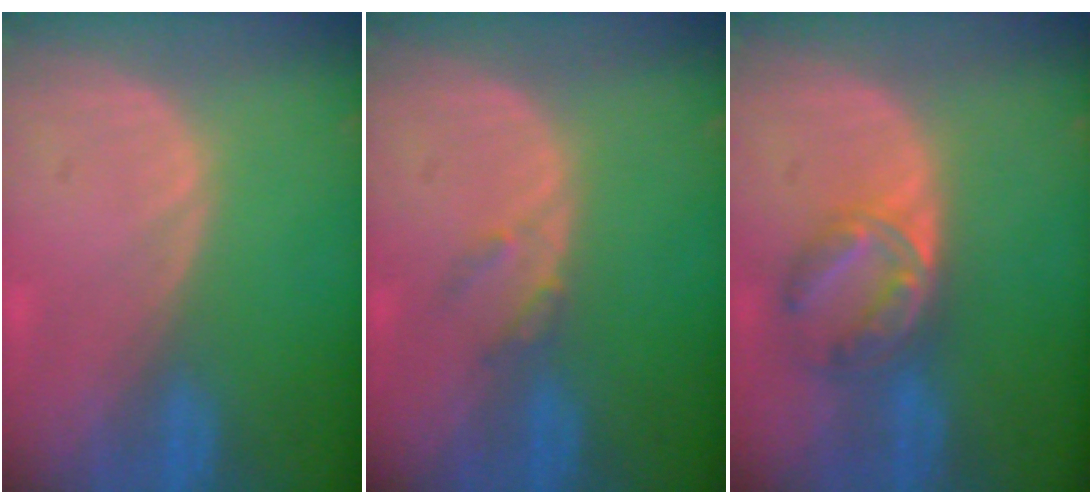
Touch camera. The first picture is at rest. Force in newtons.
{"total": 1.9, "press": 1.9, "slide": 0.1}
{"total": 6.7, "press": 5.9, "slide": 3.0}